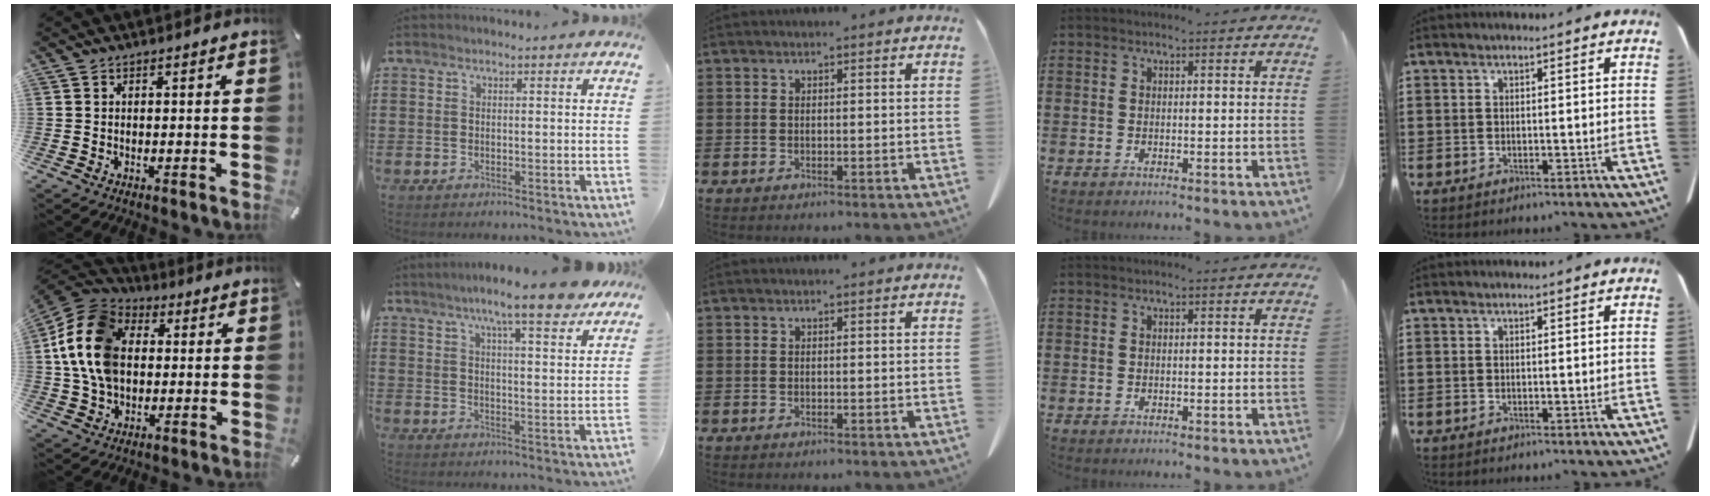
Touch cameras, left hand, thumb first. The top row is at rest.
{"thumb": {"total": 15.5, "force": [1.2, 12.2, 9.5], "torque": [-0.231, 0.012, 0.016]}, "index": {"total": 8.4, "force": [6.7, 0.7, 5.0], "torque": [-0.099, -0.021, 0.114]}}